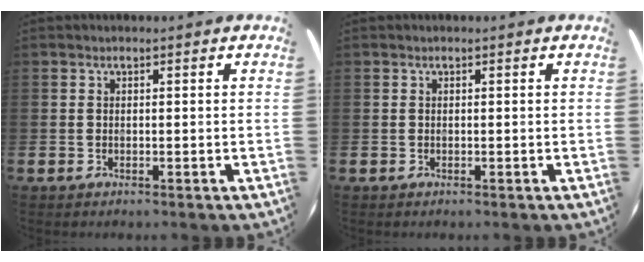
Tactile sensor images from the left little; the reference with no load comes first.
{"total": 0.0}